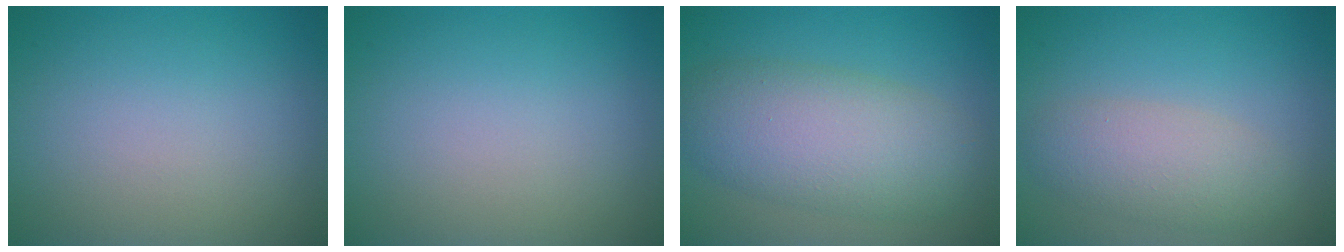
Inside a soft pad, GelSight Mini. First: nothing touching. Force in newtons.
{"total": 0.0}
{"total": 7.3, "press": 7.3, "slide": 0.5}
{"total": 3.7, "press": 3.7, "slide": 0.0}